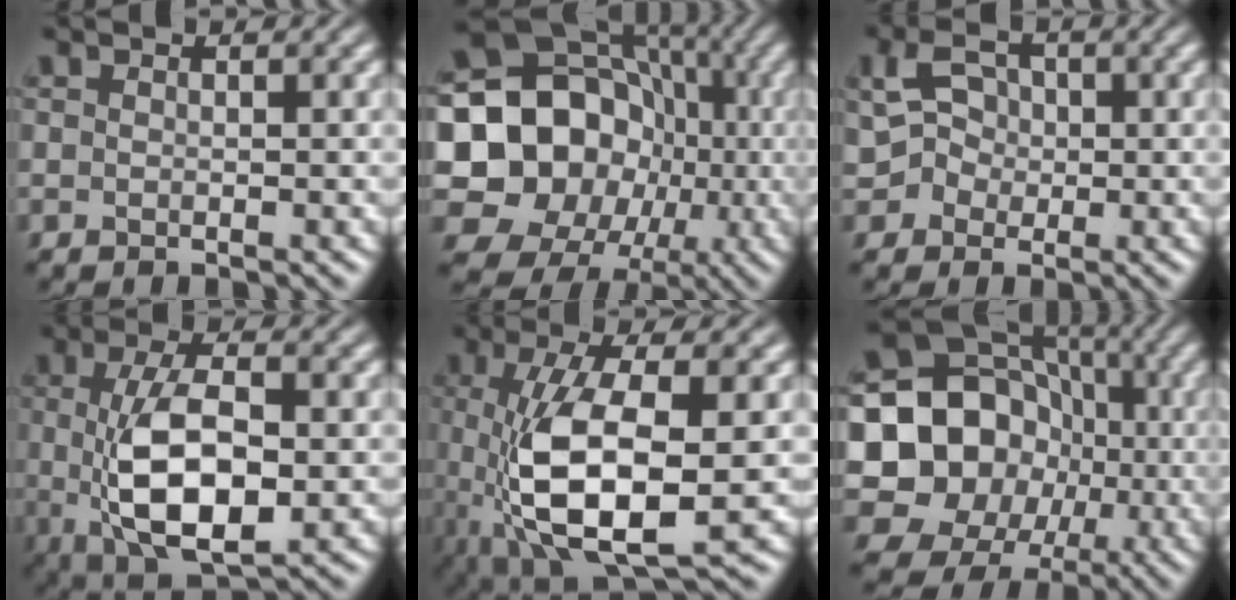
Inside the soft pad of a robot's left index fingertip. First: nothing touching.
{"total": 17.3, "force": [-1.2, 15.6, 7.4], "torque": [-0.133, 0.002, -0.043]}
{"total": 2.7, "force": [0.2, 2.5, 1.1], "torque": [-0.009, 0.009, -0.003]}
{"total": 8.6, "force": [-0.2, 3.7, 7.7], "torque": [-0.150, -0.004, 0.002]}
{"total": 9.4, "force": [-0.7, 3.7, 8.7], "torque": [-0.177, -0.003, -0.010]}
{"total": 15.9, "force": [-1.0, 14.6, 6.1], "torque": [-0.114, 0.017, -0.040]}